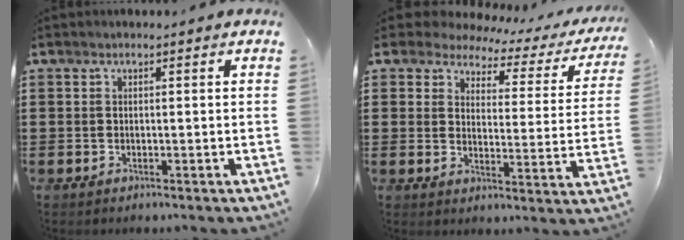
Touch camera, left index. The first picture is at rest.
{"total": 3.8, "force": [3.3, 1.7, 0.8], "torque": [-0.034, -0.019, 0.051]}